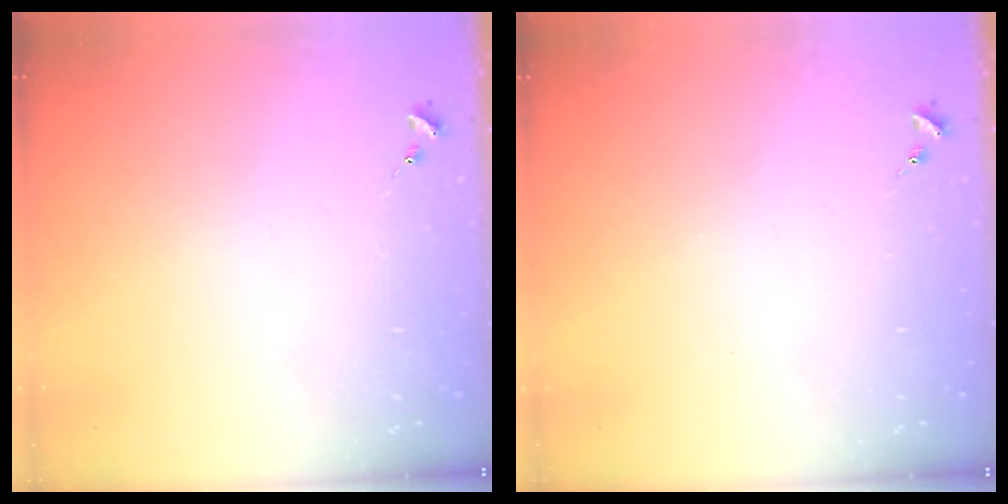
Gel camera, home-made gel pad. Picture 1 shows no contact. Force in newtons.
{"total": 0.0}